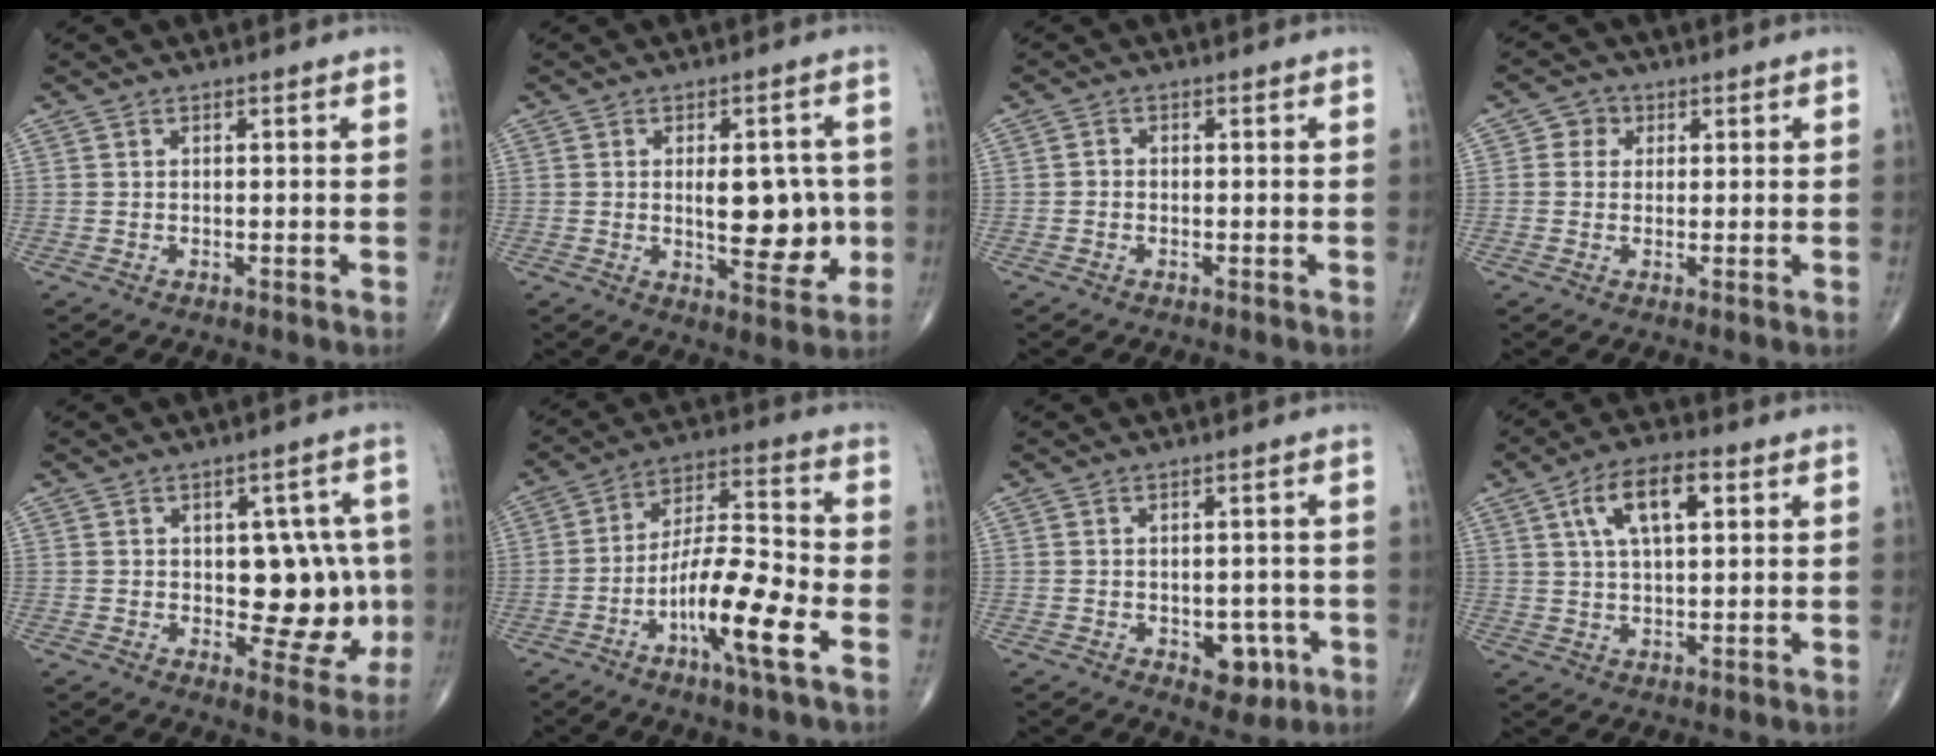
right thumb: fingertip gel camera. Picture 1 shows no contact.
{"total": 11.6, "force": [-0.5, 5.4, 10.2], "torque": [-0.107, -0.007, 0.002]}
{"total": 0.9, "force": [-0.3, 0.7, 0.4], "torque": [0.000, 0.003, -0.009]}
{"total": 3.3, "force": [0.8, 3.0, 1.0], "torque": [0.004, 0.003, 0.004]}
{"total": 12.8, "force": [-0.6, 7.5, 10.3], "torque": [-0.074, 0.007, 0.004]}
{"total": 14.4, "force": [-5.9, 2.6, 12.9], "torque": [-0.235, 0.036, -0.107]}
{"total": 5.5, "force": [-1.9, 3.5, 3.8], "torque": [-0.017, 0.007, -0.018]}
{"total": 10.0, "force": [3.4, 4.4, 8.3], "torque": [-0.144, 0.008, 0.058]}